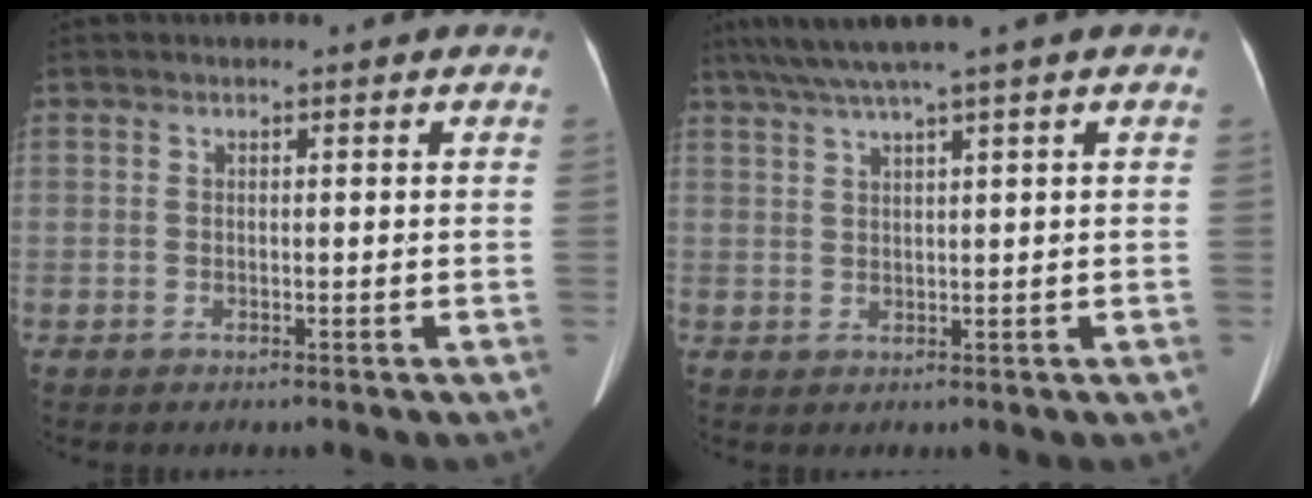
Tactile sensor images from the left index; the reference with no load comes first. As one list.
[{"total": 5.4, "force": [3.9, -1.2, 3.5], "torque": [-0.070, 0.021, 0.075]}]